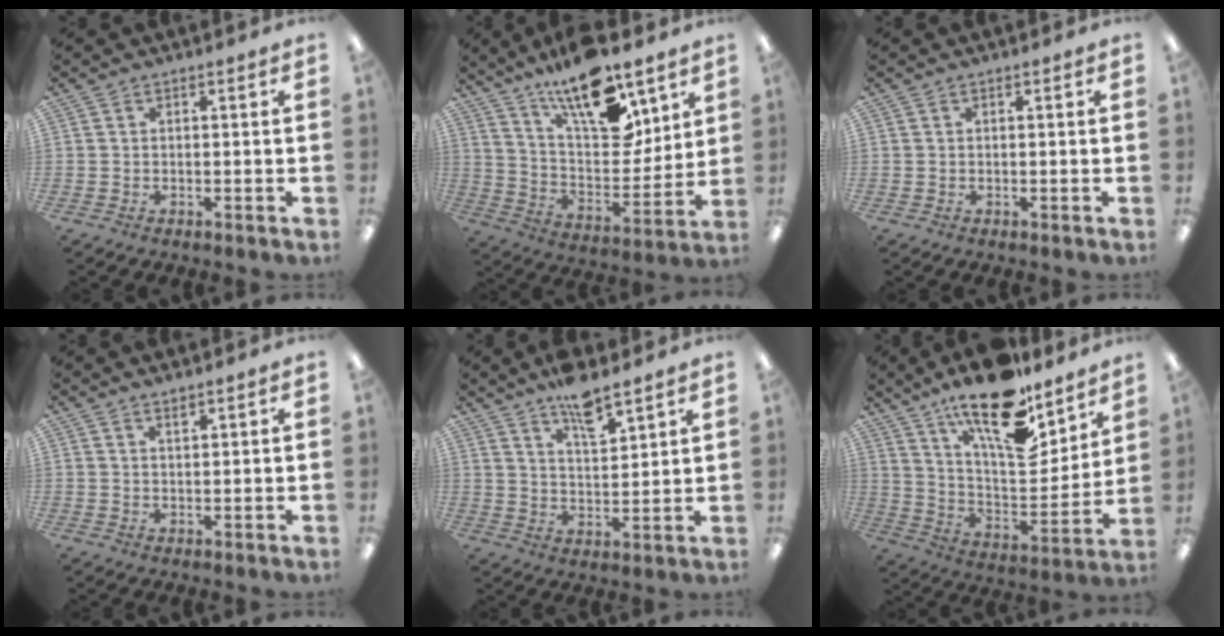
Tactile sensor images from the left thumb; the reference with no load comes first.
{"total": 20.1, "force": [13.9, 7.9, 12.2], "torque": [-0.203, -0.083, 0.239]}
{"total": 0.0}
{"total": 1.7, "force": [1.5, 0.2, 0.7], "torque": [-0.017, -0.001, 0.028]}
{"total": 8.7, "force": [7.1, 2.4, 4.5], "torque": [-0.076, -0.042, 0.123]}
{"total": 20.4, "force": [14.5, 7.3, 12.4], "torque": [-0.207, -0.098, 0.249]}